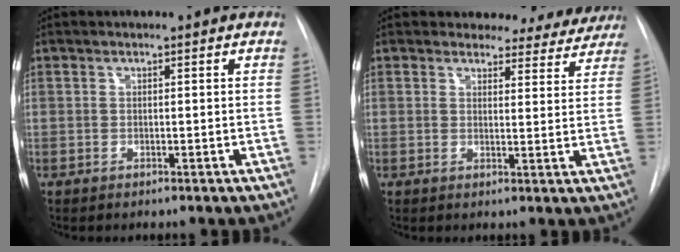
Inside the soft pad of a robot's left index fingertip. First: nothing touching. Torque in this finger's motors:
{"motor_torque": [0.60, -0.39, -0.01, -0.01]}